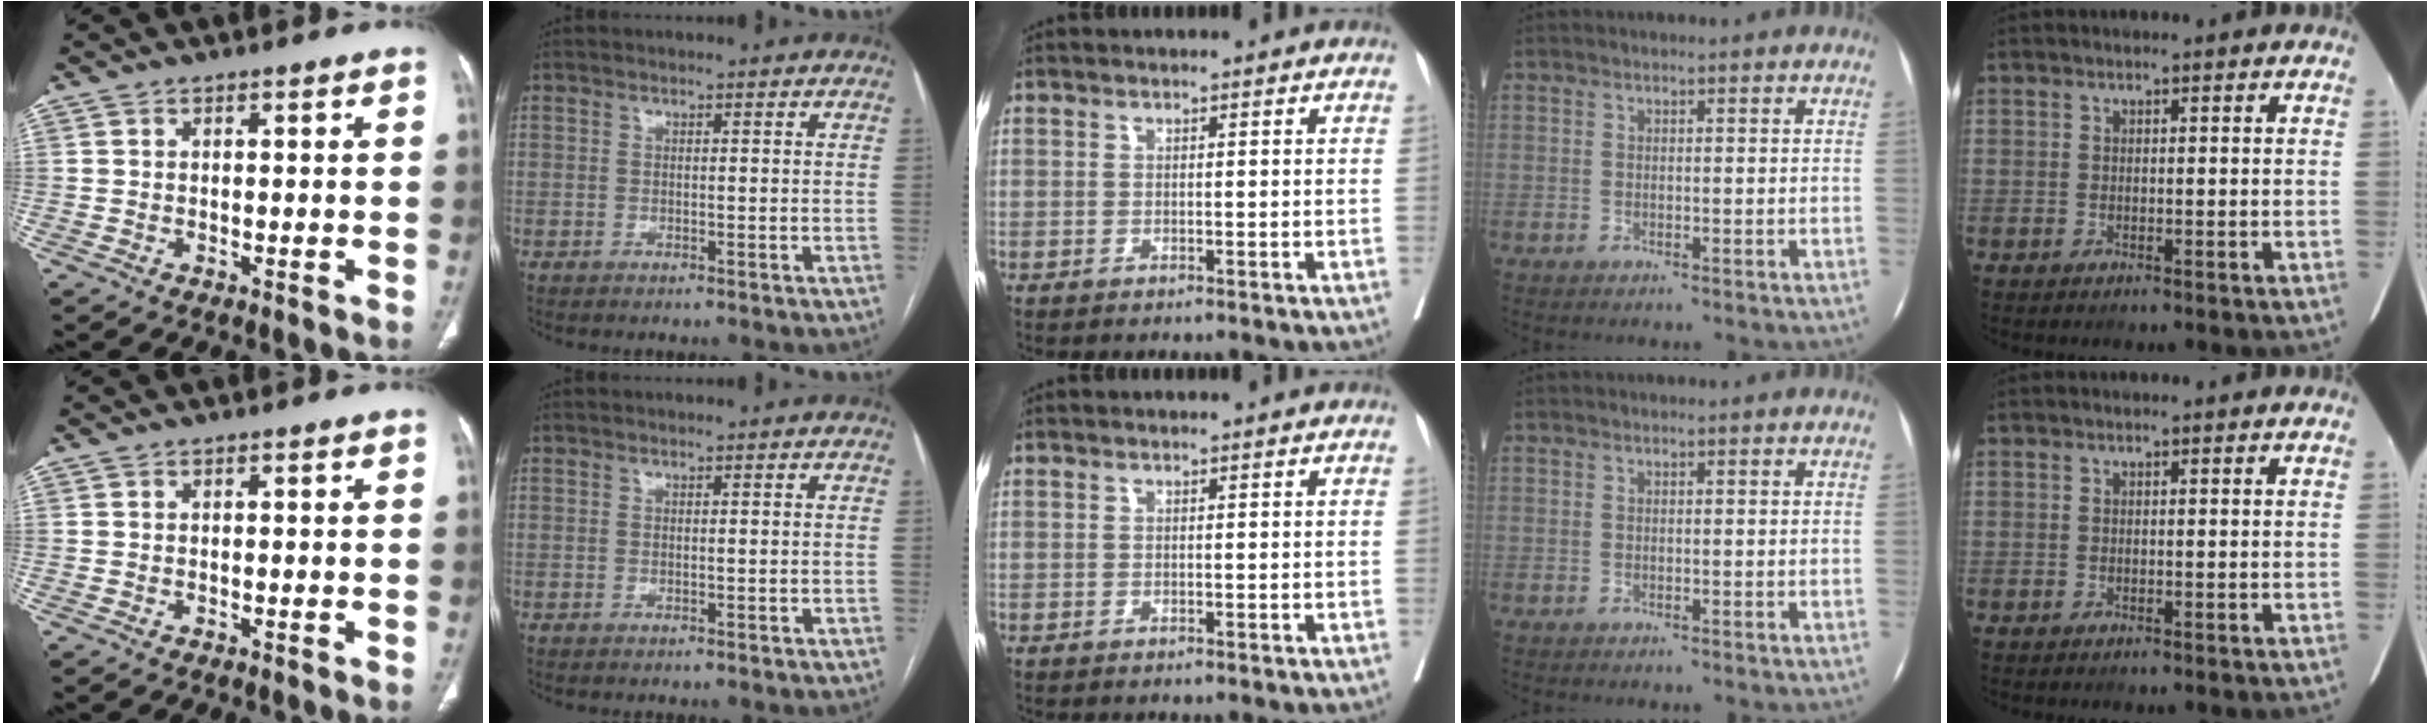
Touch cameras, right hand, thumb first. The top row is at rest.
{}